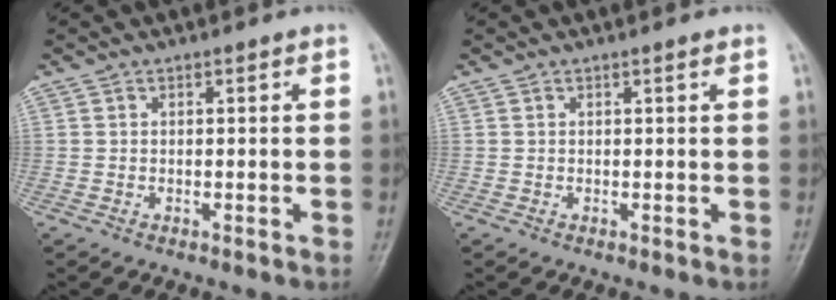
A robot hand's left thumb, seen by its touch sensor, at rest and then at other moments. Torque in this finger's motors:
{"motor_torque": [-0.04, 0.07, -0.11, 0.24, 0.01]}